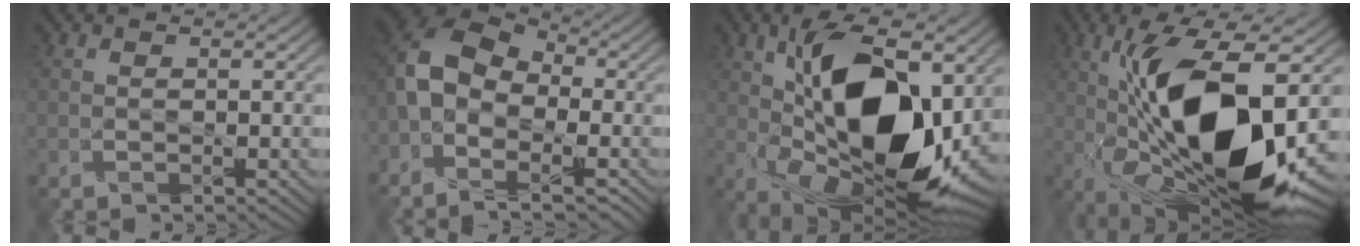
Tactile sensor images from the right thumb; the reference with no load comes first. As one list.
[{"total": 12.6, "force": [-2.3, 9.2, 8.2], "torque": [-0.184, -0.011, -0.045]}, {"total": 15.9, "force": [2.3, 7.8, 13.6], "torque": [-0.215, 0.007, 0.032]}, {"total": 16.5, "force": [0.1, 6.0, 15.3], "torque": [-0.267, 0.009, -0.005]}]